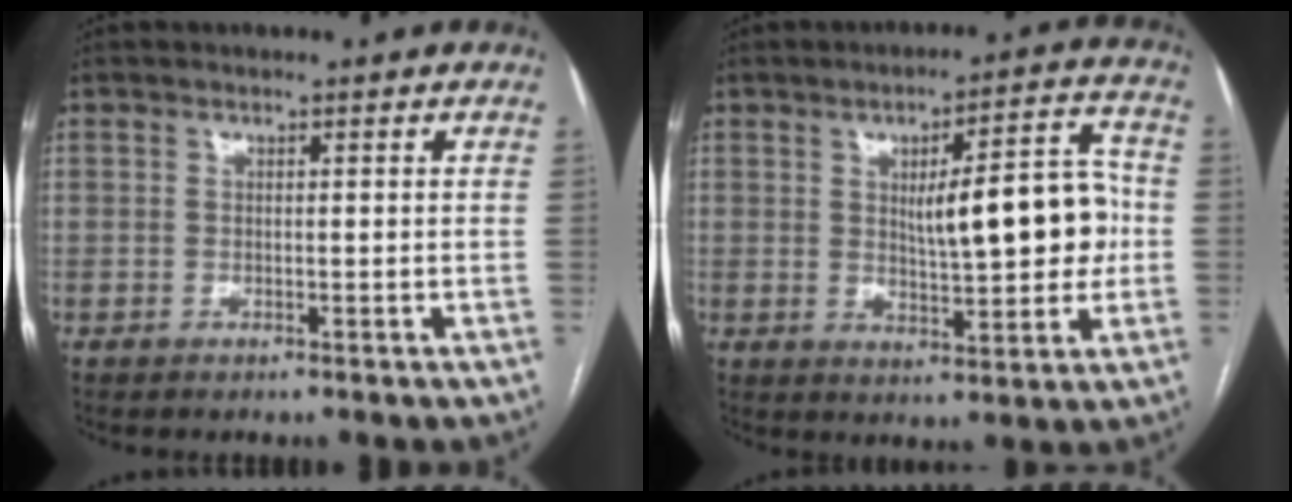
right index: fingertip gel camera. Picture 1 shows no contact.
{"total": 12.3, "force": [0.6, 3.1, 11.9], "torque": [-0.163, 0.023, 0.018]}